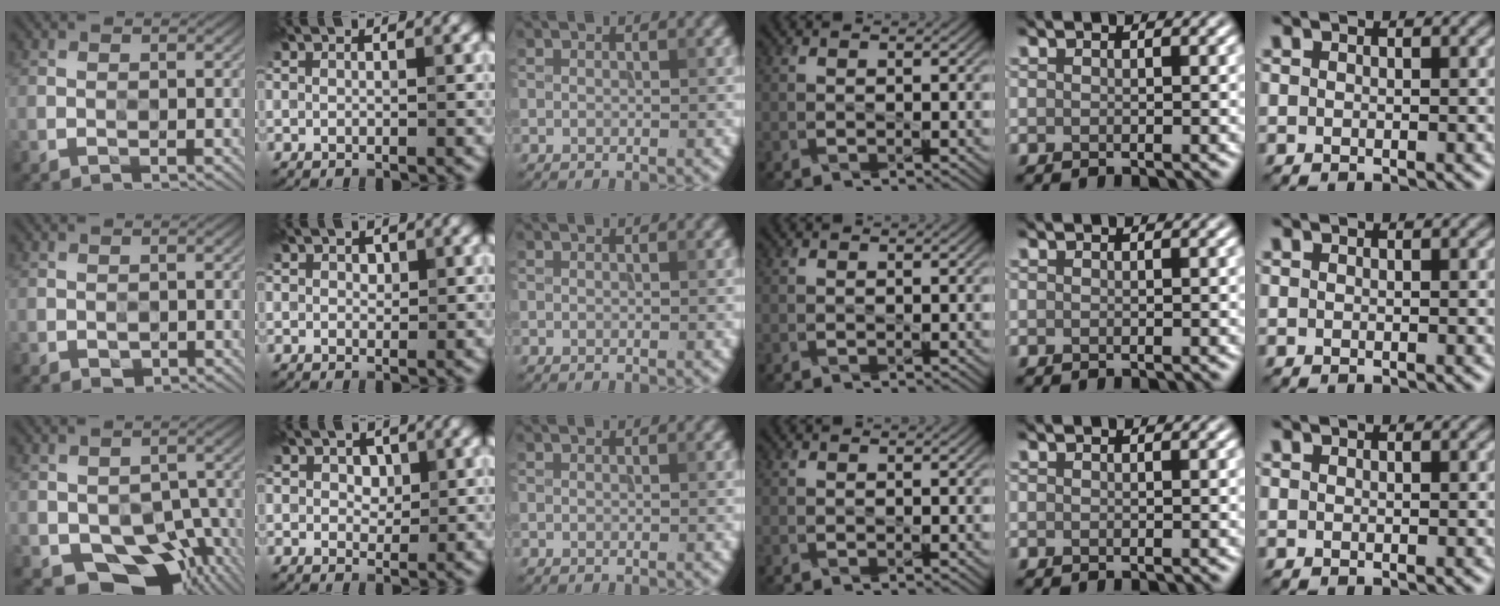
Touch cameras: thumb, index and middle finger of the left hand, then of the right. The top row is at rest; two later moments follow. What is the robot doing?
{"motion": "press", "object": "stopwatch"}